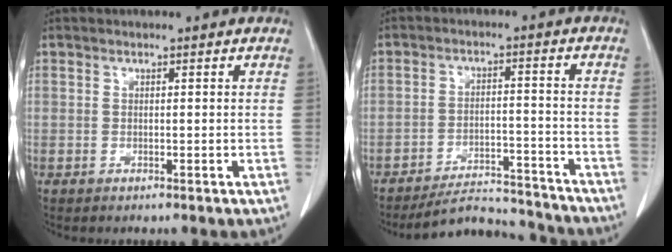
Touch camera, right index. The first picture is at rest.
{"total": 10.1, "force": [-9.9, 1.8, 0.3], "torque": [0.005, 0.021, -0.145]}